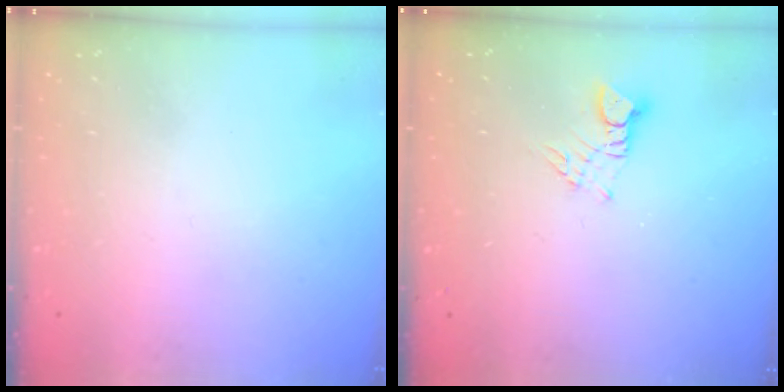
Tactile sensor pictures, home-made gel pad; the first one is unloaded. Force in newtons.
{"total": 3.2, "press": 3.2, "slide": 0.2}